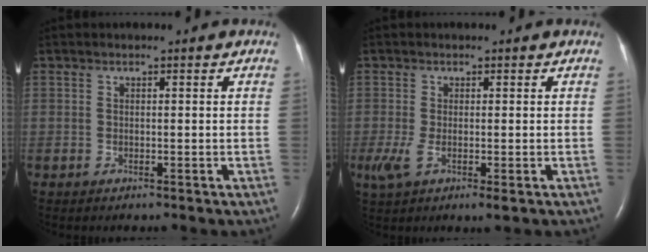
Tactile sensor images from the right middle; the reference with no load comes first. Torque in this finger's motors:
{"motor_torque": [0.59, -0.23, 0.09, 0.06]}